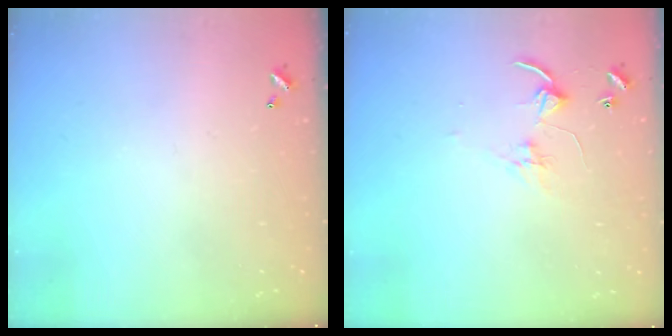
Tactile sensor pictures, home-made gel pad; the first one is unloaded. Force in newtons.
{"total": 2.7, "press": 2.7, "slide": 0.2}